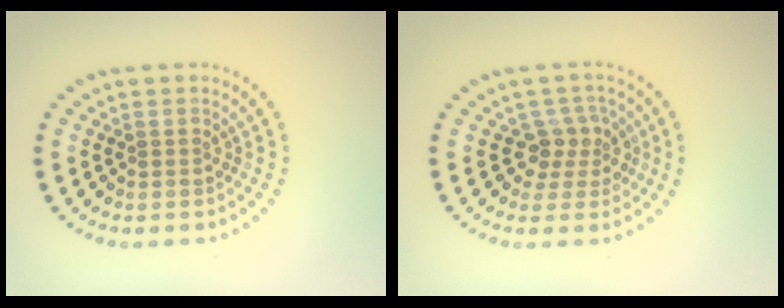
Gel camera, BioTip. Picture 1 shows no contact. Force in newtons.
{"total": 2.8, "press": 2.1, "slide": 1.9}